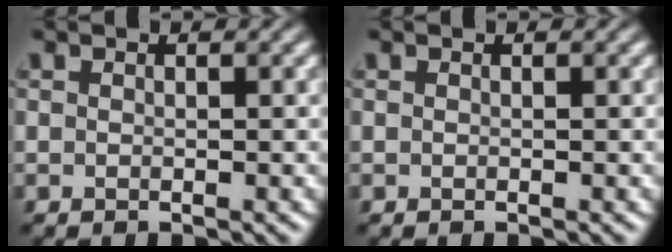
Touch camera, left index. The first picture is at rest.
{"total": 0.0}